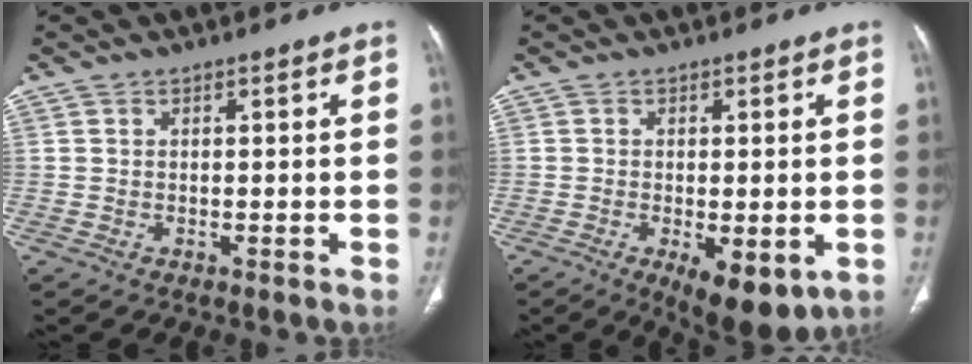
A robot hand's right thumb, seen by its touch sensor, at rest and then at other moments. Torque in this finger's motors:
{"motor_torque": [-0.08, 0.38, -0.05, -0.04, 0.02]}